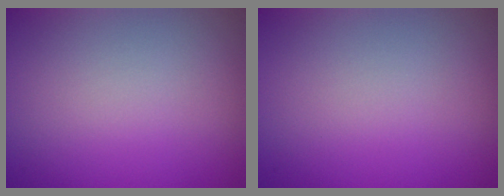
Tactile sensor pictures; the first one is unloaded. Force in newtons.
{"total": 0.0}